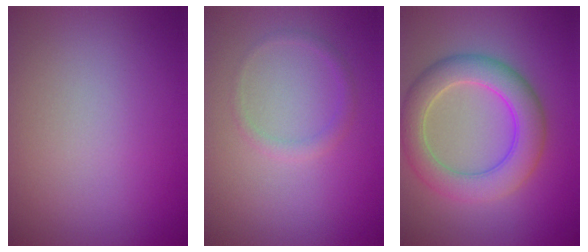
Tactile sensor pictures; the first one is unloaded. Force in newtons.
{"total": 1.2, "press": 1.2, "slide": 0.0}
{"total": 5.8, "press": 5.8, "slide": 0.2}